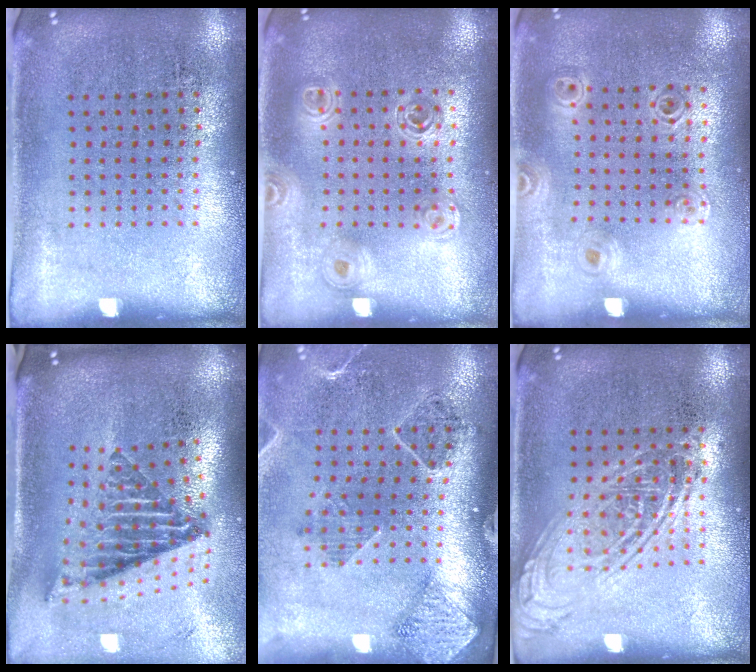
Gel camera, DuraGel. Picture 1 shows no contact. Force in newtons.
{"total": 1.4, "press": 1.3, "slide": 0.6}
{"total": 1.0, "press": 1.0, "slide": 0.1}
{"total": 2.7, "press": 1.8, "slide": 2.0}
{"total": 1.6, "press": 1.6, "slide": 0.1}
{"total": 2.1, "press": 2.1, "slide": 0.1}